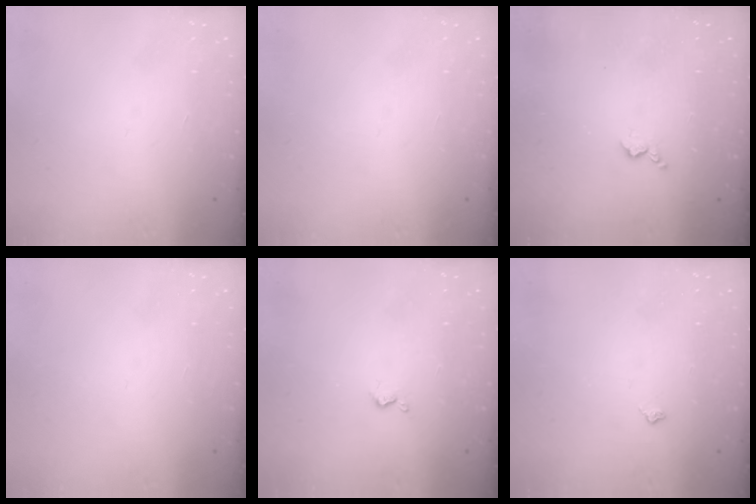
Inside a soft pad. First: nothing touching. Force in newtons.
{"total": 0.0}
{"total": 3.3, "press": 3.2, "slide": 0.6}
{"total": 0.0}
{"total": 2.2, "press": 2.1, "slide": 0.5}
{"total": 4.2, "press": 4.2, "slide": 0.5}